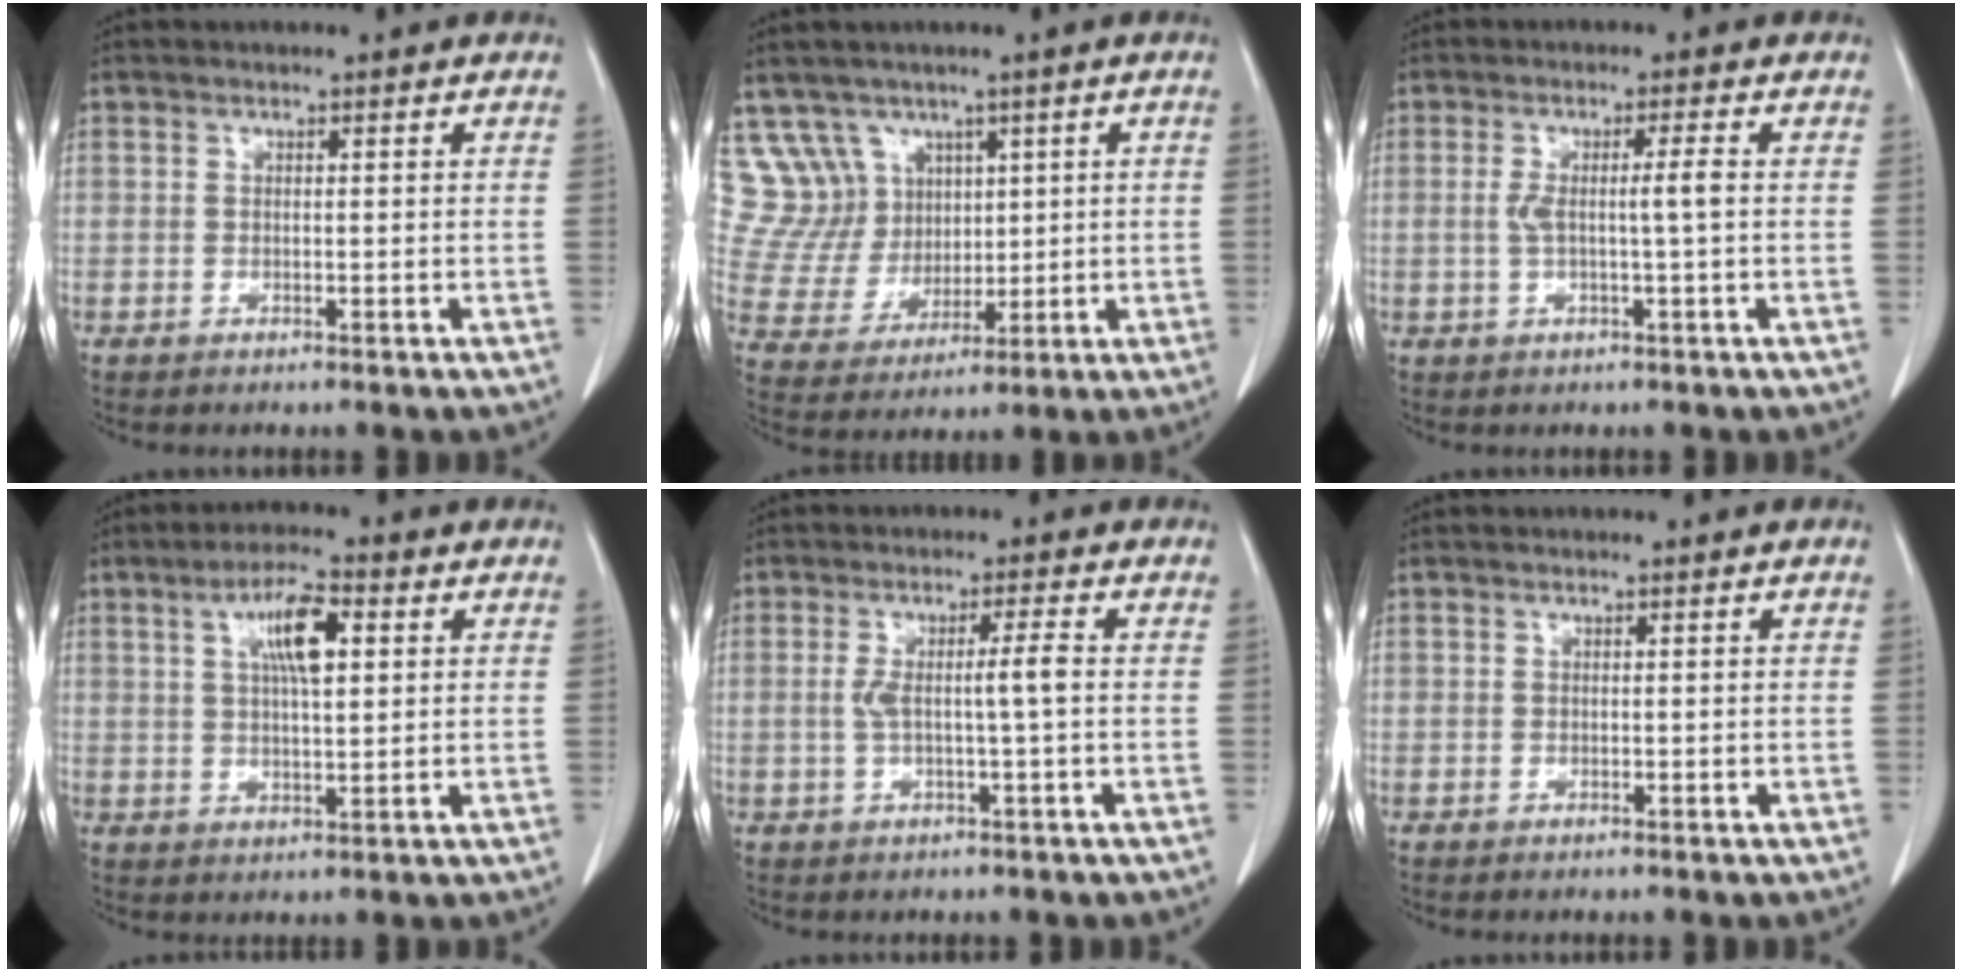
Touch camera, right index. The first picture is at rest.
{"total": 9.3, "force": [5.2, 7.7, 0.3], "torque": [-0.019, 0.038, 0.115]}
{"total": 3.6, "force": [0.0, -0.3, 3.6], "torque": [-0.067, 0.007, 0.004]}
{"total": 7.2, "force": [2.4, 1.7, 6.6], "torque": [-0.119, 0.010, 0.042]}
{"total": 4.1, "force": [-0.1, -0.3, 4.0], "torque": [-0.075, 0.009, 0.003]}
{"total": 0.0}